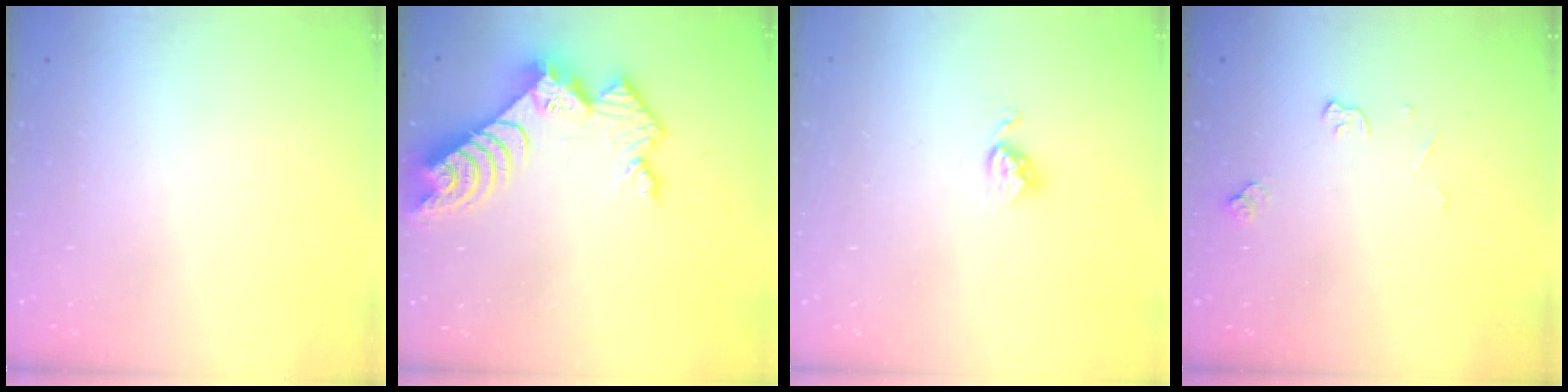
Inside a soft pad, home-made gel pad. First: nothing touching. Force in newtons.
{"total": 11.2, "press": 11.1, "slide": 0.9}
{"total": 3.5, "press": 3.5, "slide": 0.5}
{"total": 4.8, "press": 4.7, "slide": 0.7}